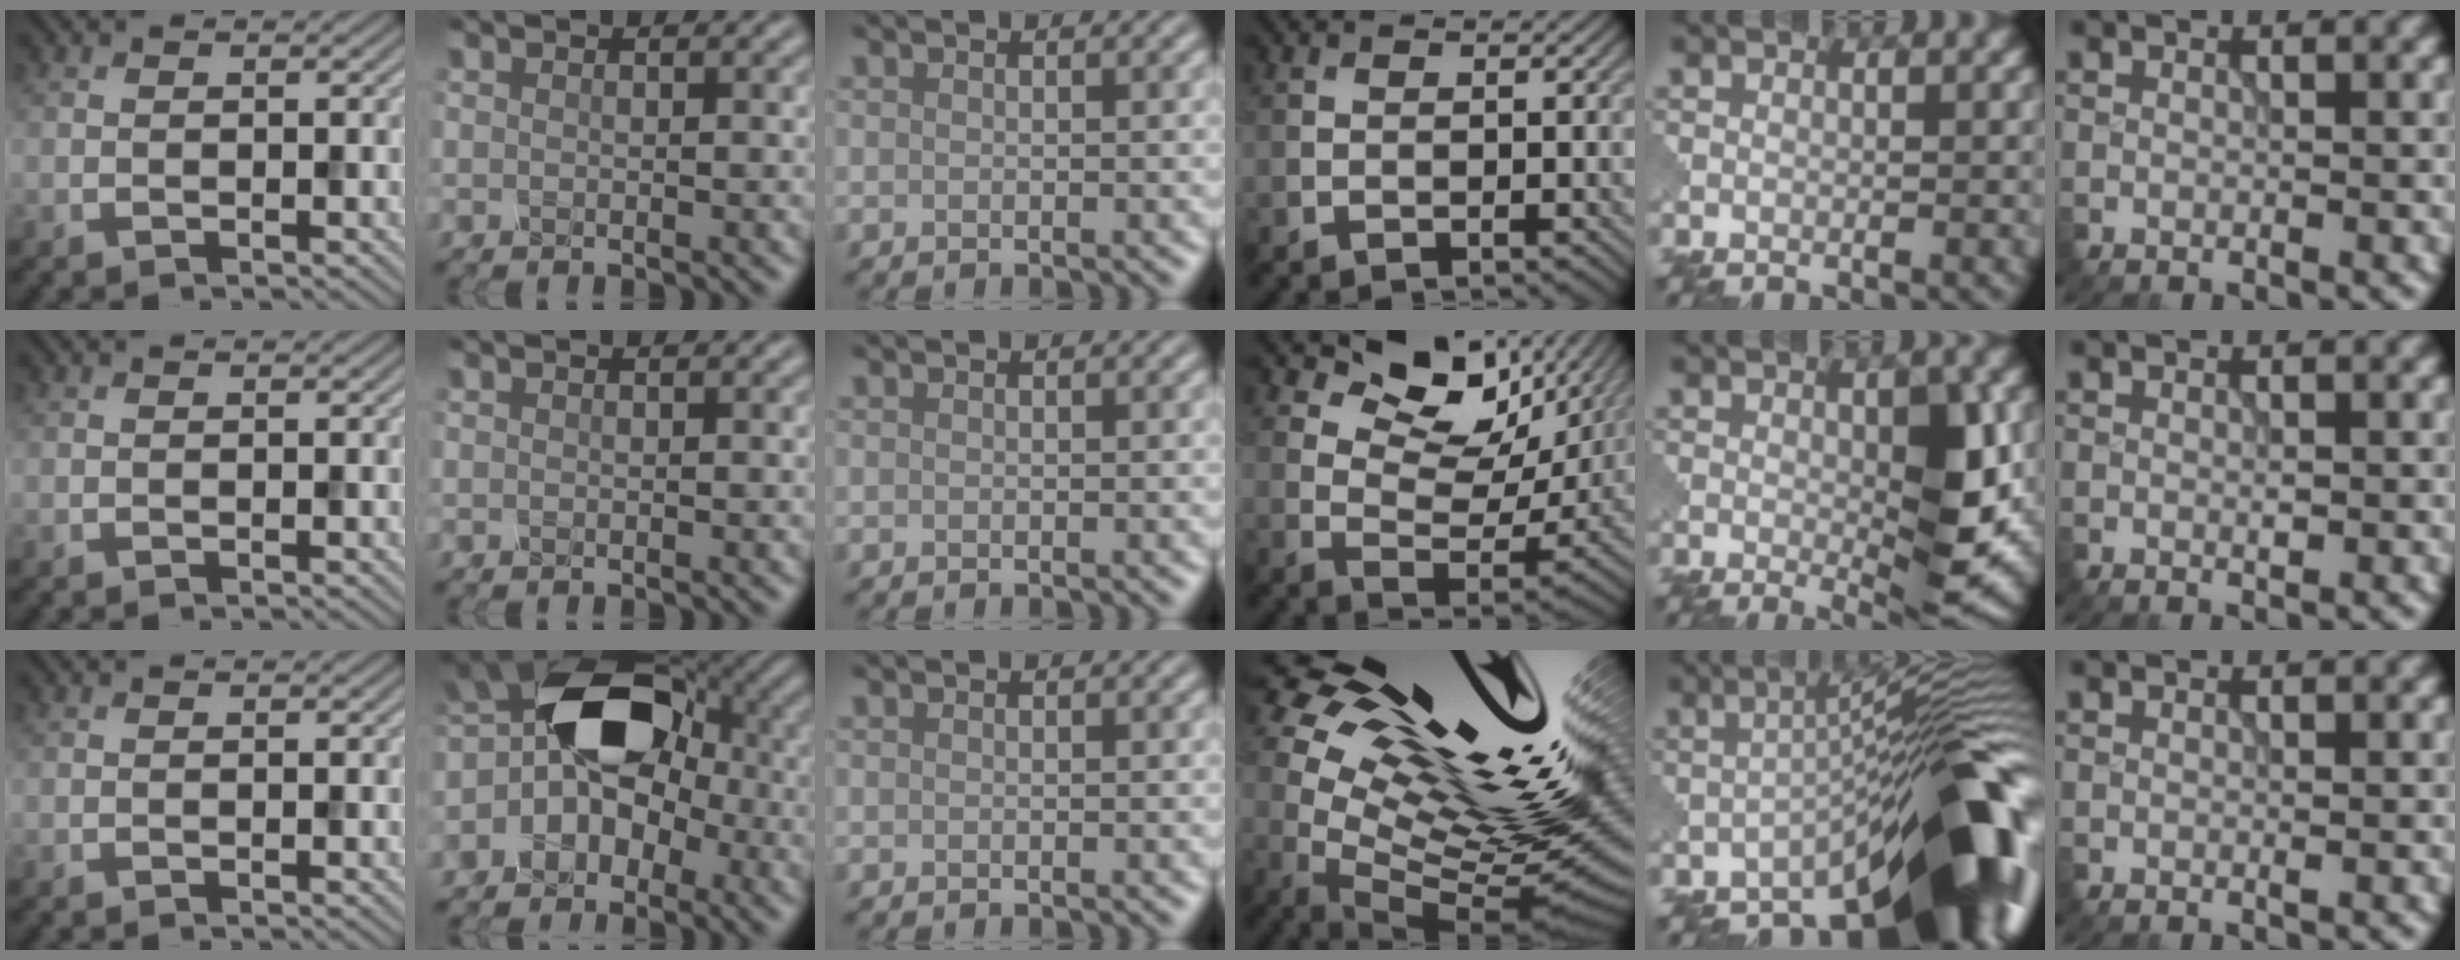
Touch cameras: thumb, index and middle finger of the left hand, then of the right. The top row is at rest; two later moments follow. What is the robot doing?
{"motion": "press", "object": "mechanical pencil"}